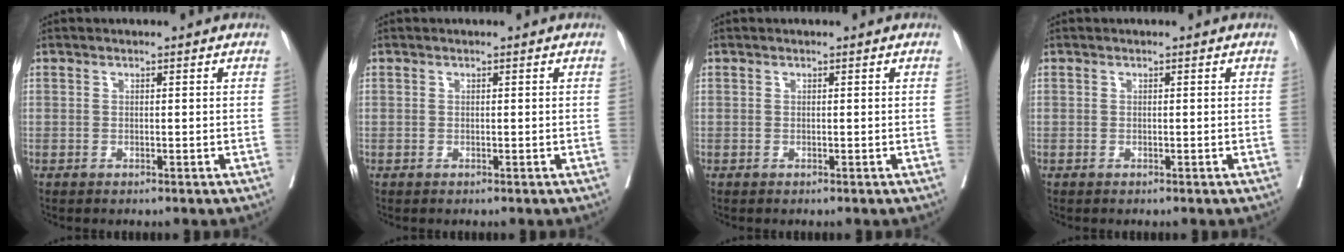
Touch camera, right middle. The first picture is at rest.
{"total": 0.0}
{"total": 0.0}
{"total": 0.0}